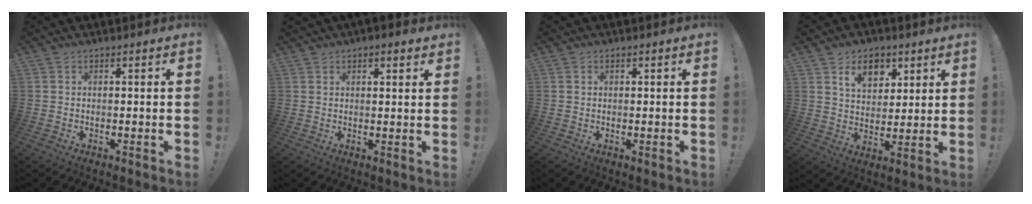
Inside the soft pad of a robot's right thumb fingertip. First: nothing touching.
{"total": 2.2, "force": [1.6, 1.1, 1.0], "torque": [-0.006, -0.006, 0.028]}
{"total": 0.7, "force": [0.4, 0.5, 0.3], "torque": [-0.008, 0.003, 0.007]}
{"total": 11.2, "force": [6.3, 7.9, 4.8], "torque": [-0.060, -0.030, 0.117]}